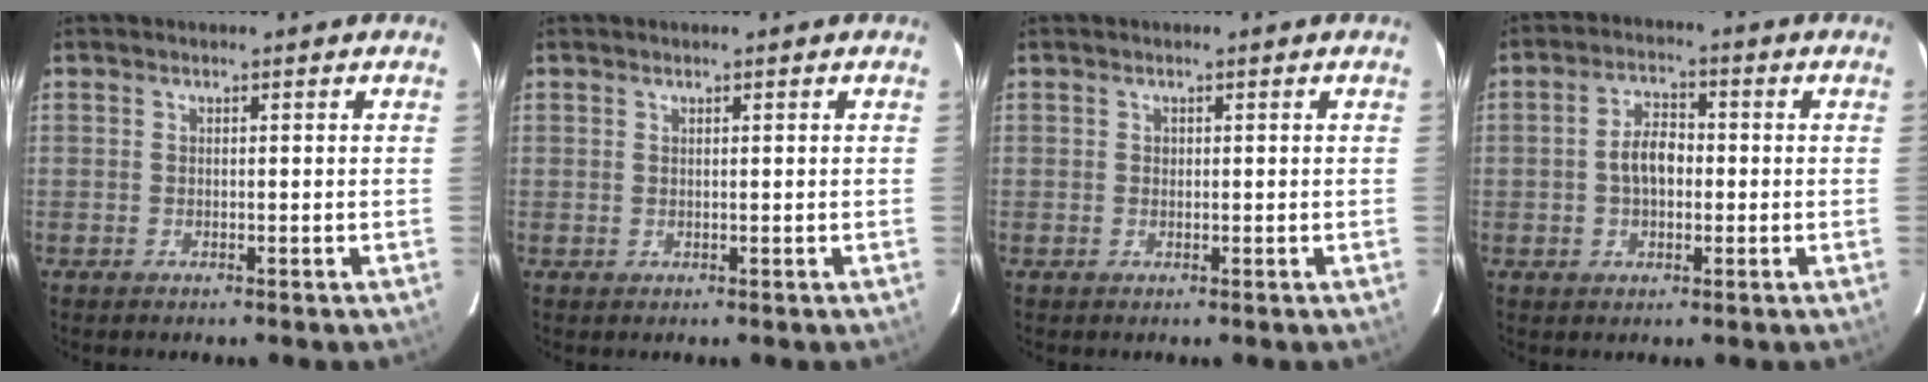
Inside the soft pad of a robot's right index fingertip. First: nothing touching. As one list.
[{"total": 0.6, "force": [0.3, 0.5, 0.0], "torque": [0.001, 0.002, 0.005]}, {"total": 0.6, "force": [0.1, 0.6, 0.0], "torque": [0.002, 0.003, 0.001]}, {"total": 5.6, "force": [-0.4, 3.4, 4.4], "torque": [-0.083, 0.014, -0.004]}]